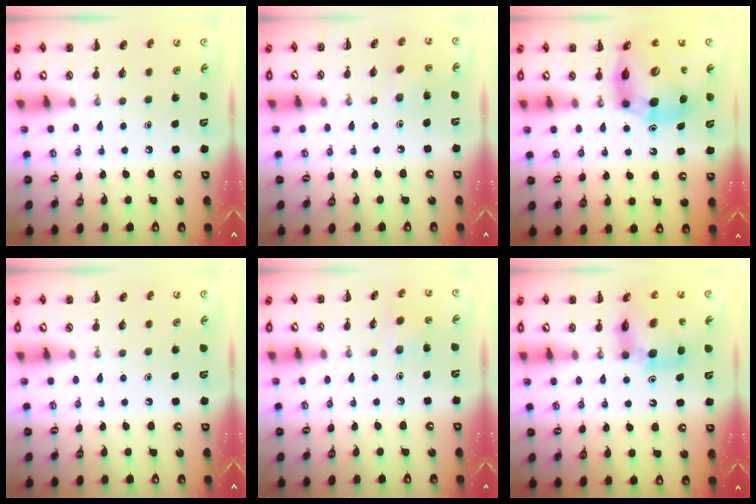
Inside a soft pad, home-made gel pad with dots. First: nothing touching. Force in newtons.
{"total": 1.5, "press": 1.4, "slide": 0.7}
{"total": 13.3, "press": 12.8, "slide": 3.7}
{"total": 0.0}
{"total": 2.9, "press": 2.8, "slide": 1.0}
{"total": 10.3, "press": 10.0, "slide": 2.7}